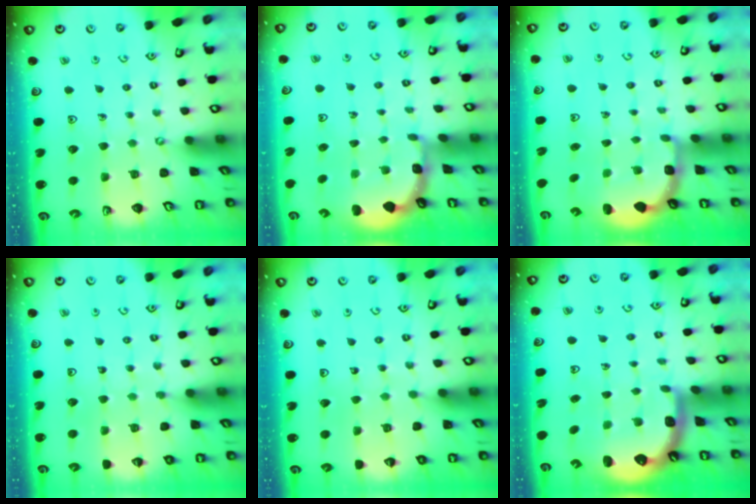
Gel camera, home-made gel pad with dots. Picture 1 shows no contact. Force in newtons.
{"total": 1.2, "press": 1.2, "slide": 0.3}
{"total": 2.7, "press": 2.3, "slide": 1.4}
{"total": 2.9, "press": 2.8, "slide": 0.5}
{"total": 2.0, "press": 2.0, "slide": 0.2}
{"total": 1.9, "press": 1.7, "slide": 0.6}